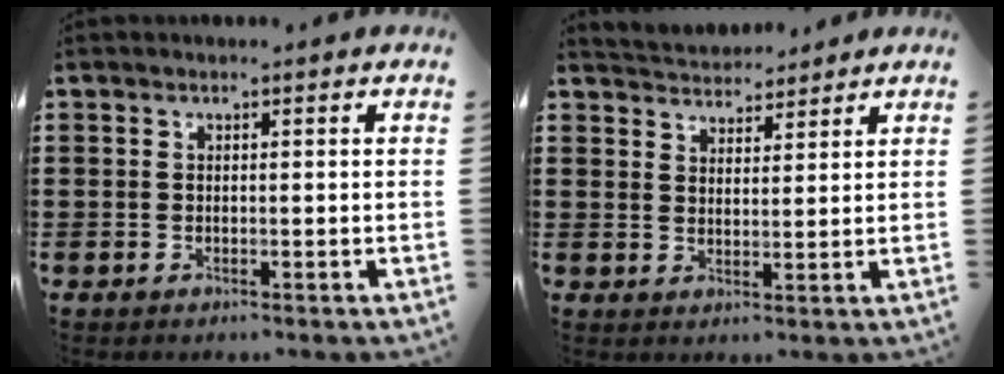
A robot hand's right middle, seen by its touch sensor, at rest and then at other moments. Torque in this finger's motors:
{"motor_torque": [0.21, -0.19, 0.02, 0.01]}